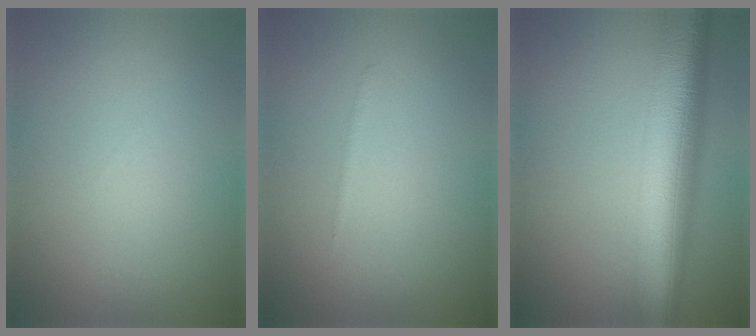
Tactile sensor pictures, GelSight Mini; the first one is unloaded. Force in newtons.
{"total": 0.5, "press": 0.5, "slide": 0.1}
{"total": 10.8, "press": 10.7, "slide": 0.5}